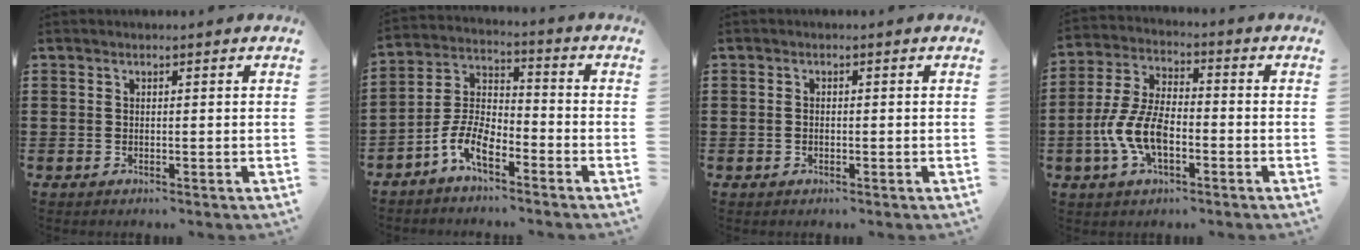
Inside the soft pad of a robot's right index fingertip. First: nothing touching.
{"total": 7.6, "force": [-4.9, 3.1, 4.9], "torque": [-0.126, -0.001, -0.100]}
{"total": 0.6, "force": [-0.2, 0.4, 0.4], "torque": [-0.010, 0.001, -0.004]}
{"total": 8.8, "force": [-3.2, 4.3, 6.9], "torque": [-0.172, -0.003, -0.068]}